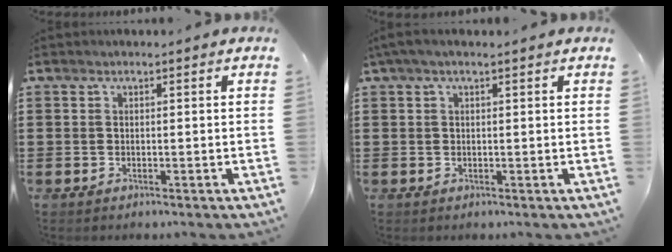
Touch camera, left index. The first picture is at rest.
{"total": 1.3, "force": [0.5, 0.1, 1.2], "torque": [-0.024, 0.000, 0.010]}